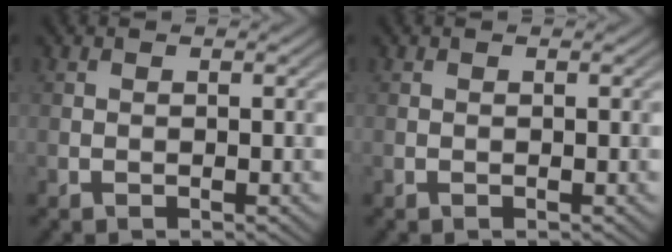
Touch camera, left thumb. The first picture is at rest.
{"total": 0.0}